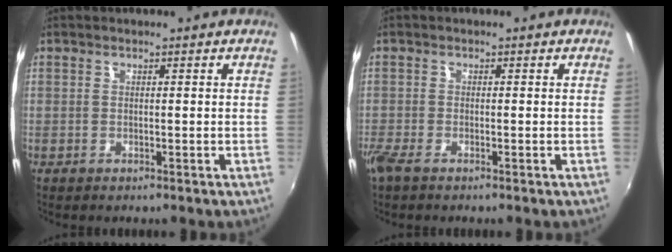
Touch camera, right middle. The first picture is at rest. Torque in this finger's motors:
{"motor_torque": [1.10, -1.04, 0.56, 0.21]}